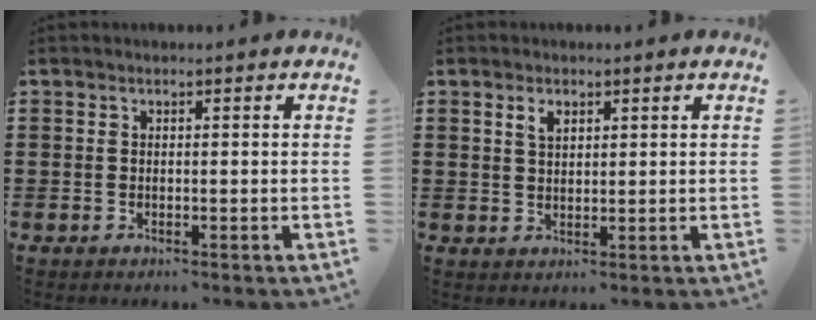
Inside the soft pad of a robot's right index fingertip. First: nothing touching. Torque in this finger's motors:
{"motor_torque": [0.06, -0.05, 0.05, 0.06]}